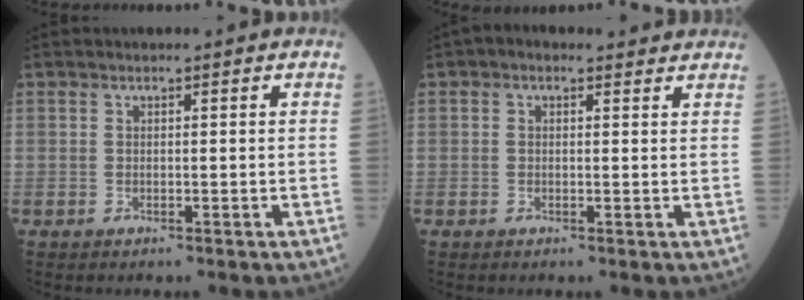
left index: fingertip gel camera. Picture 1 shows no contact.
{"total": 3.7, "force": [2.9, 1.7, 1.6], "torque": [-0.020, 0.025, 0.030]}